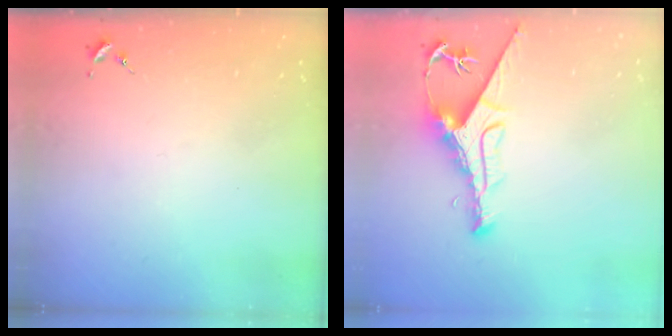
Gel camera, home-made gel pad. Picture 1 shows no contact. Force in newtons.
{"total": 10.2, "press": 10.1, "slide": 1.4}